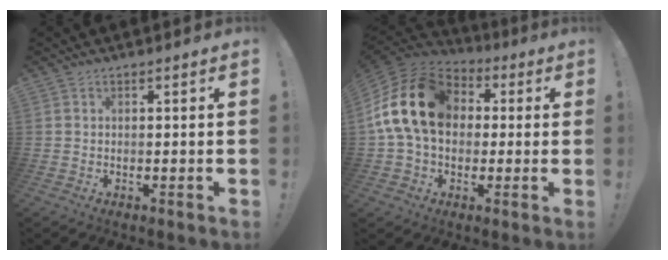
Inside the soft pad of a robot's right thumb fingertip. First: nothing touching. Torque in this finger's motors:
{"motor_torque": [1.56, 1.47, 1.48, -0.10, 0.66]}